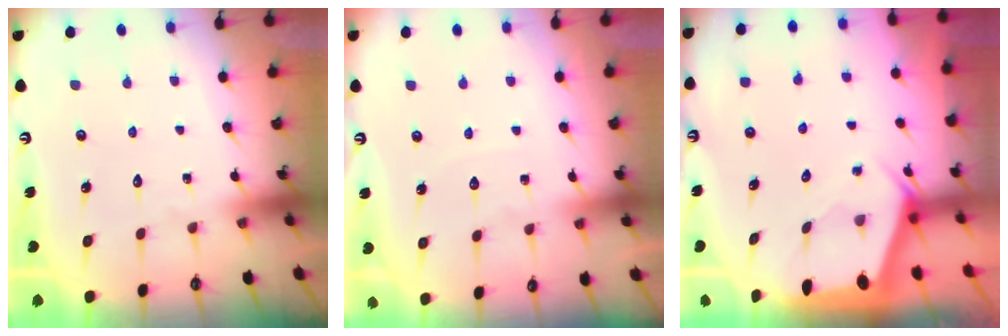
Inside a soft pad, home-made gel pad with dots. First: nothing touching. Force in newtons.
{"total": 3.1, "press": 3.1, "slide": 0.5}
{"total": 1.9, "press": 1.8, "slide": 0.3}